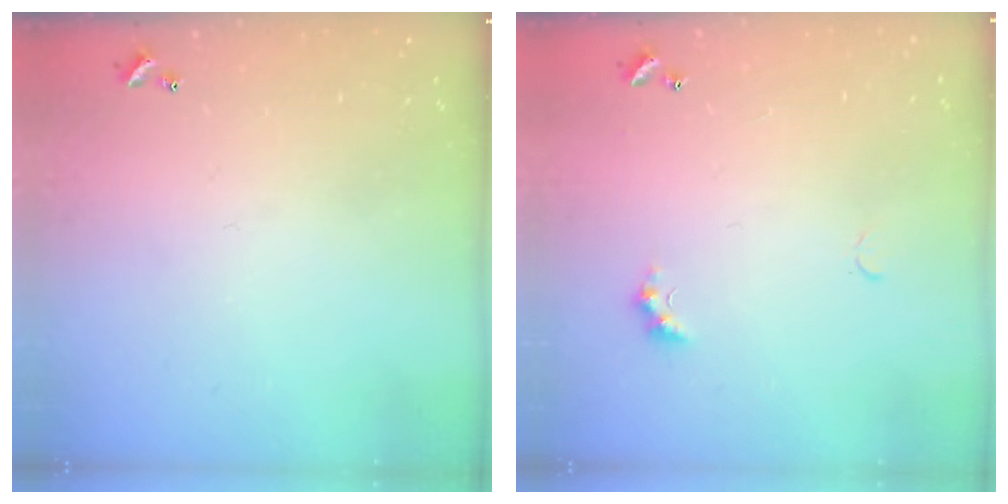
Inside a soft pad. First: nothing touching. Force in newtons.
{"total": 2.3, "press": 2.2, "slide": 0.7}